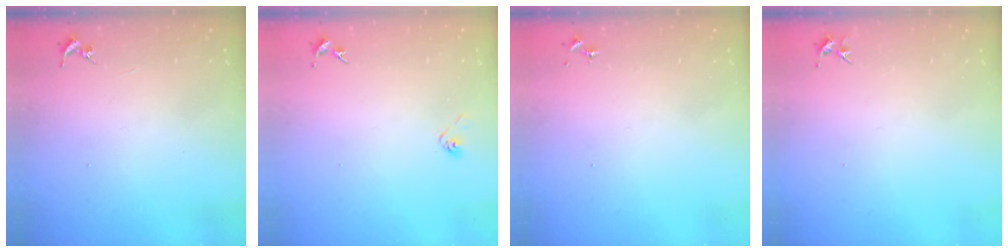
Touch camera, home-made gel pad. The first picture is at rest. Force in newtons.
{"total": 3.8, "press": 3.7, "slide": 1.0}
{"total": 0.0}
{"total": 3.4, "press": 3.4, "slide": 0.4}